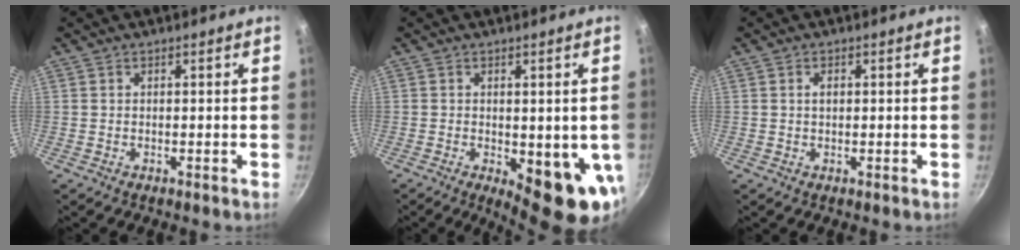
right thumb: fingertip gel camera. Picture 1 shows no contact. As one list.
[{"total": 11.7, "force": [-2.2, 4.3, 10.6], "torque": [-0.108, -0.016, -0.018]}, {"total": 1.5, "force": [0.3, 1.0, 1.1], "torque": [-0.016, 0.005, 0.005]}]